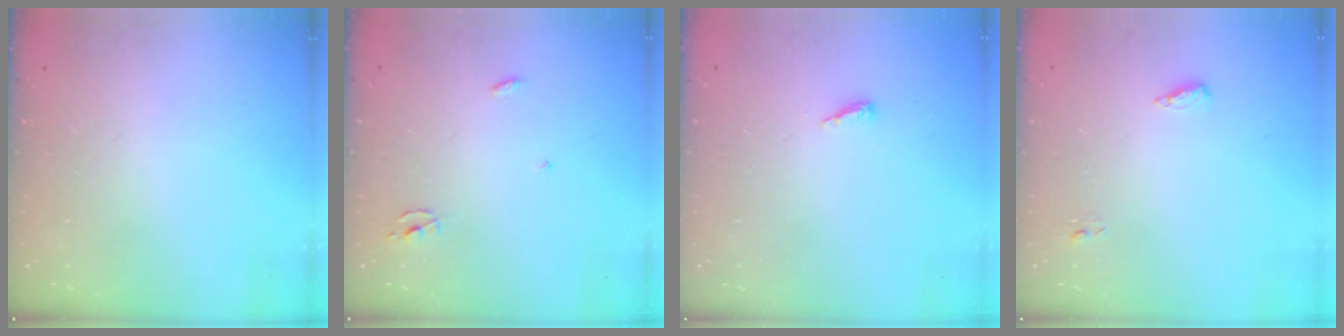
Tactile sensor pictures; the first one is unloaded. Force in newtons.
{"total": 2.3, "press": 2.3, "slide": 0.1}
{"total": 4.2, "press": 4.1, "slide": 0.4}
{"total": 4.9, "press": 4.6, "slide": 1.5}